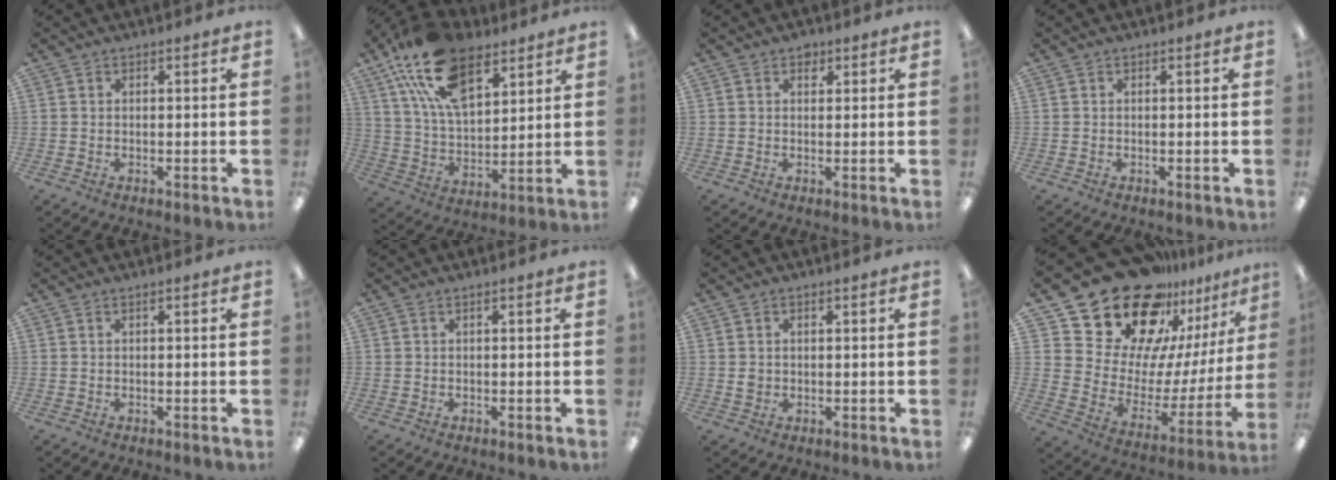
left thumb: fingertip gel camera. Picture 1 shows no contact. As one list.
[{"total": 19.7, "force": [11.7, 10.2, 12.1], "torque": [-0.236, -0.040, 0.212]}, {"total": 2.1, "force": [1.2, 1.5, 0.8], "torque": [-0.002, -0.002, 0.017]}, {"total": 0.0}, {"total": 0.0}, {"total": 0.0}, {"total": 1.6, "force": [0.2, 1.5, 0.4], "torque": [-0.002, 0.001, 0.000]}, {"total": 27.1, "force": [20.9, 13.6, 10.7], "torque": [-0.192, -0.155, 0.395]}]